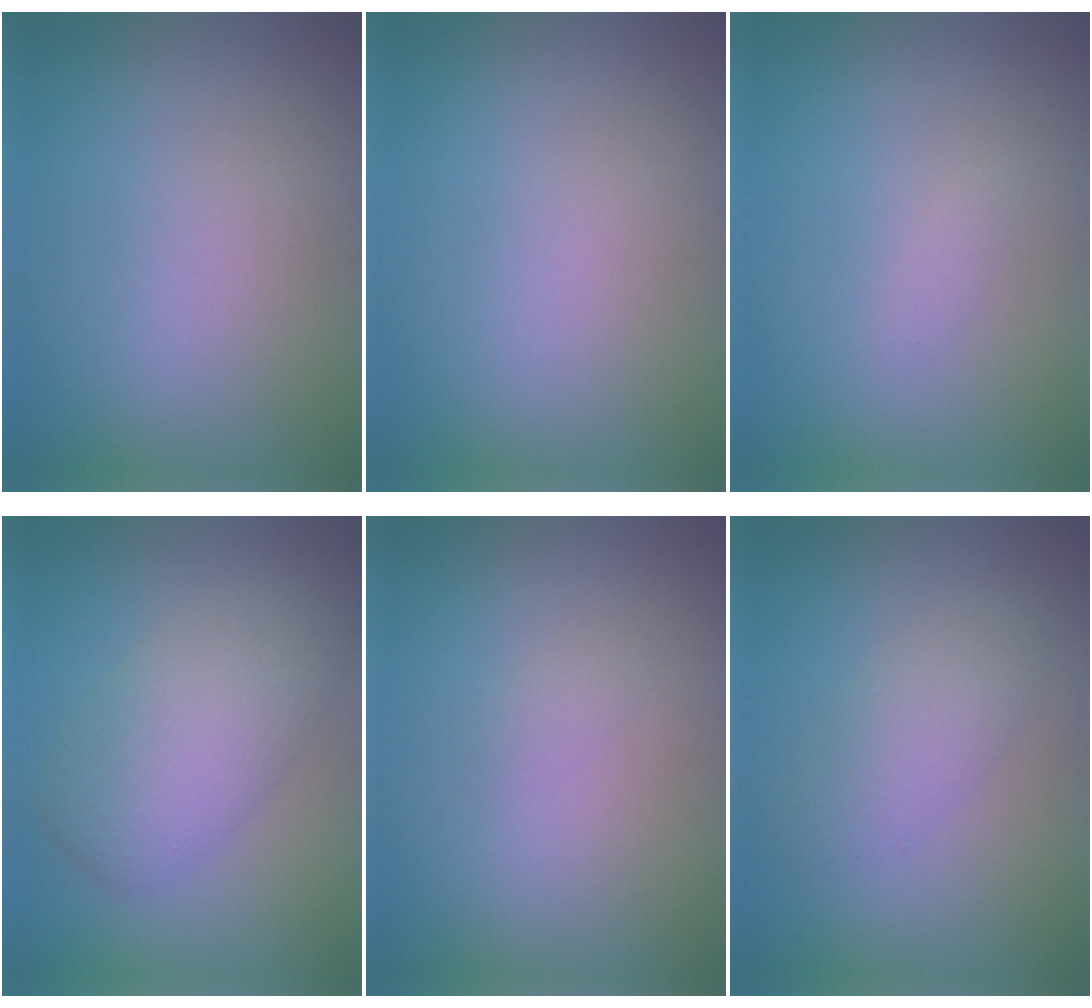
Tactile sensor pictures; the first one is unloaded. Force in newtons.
{"total": 0.0}
{"total": 0.6, "press": 0.6, "slide": 0.0}
{"total": 5.3, "press": 5.3, "slide": 0.2}
{"total": 0.5, "press": 0.5, "slide": 0.1}
{"total": 2.5, "press": 2.5, "slide": 0.1}